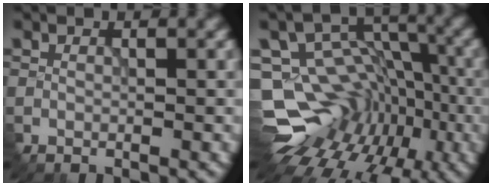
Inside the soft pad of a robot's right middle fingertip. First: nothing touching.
{"total": 13.8, "force": [-5.0, 10.9, 6.7], "torque": [-0.119, 0.009, -0.078]}